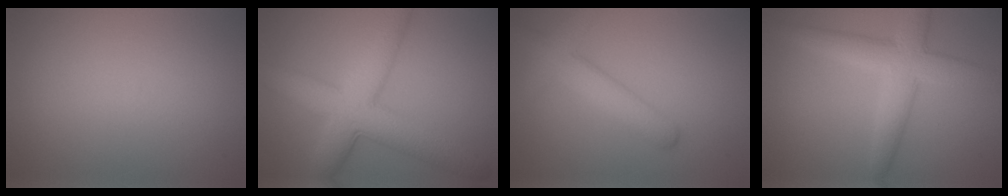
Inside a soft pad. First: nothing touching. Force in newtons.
{"total": 7.9, "press": 7.9, "slide": 0.1}
{"total": 3.7, "press": 3.7, "slide": 0.1}
{"total": 5.0, "press": 5.0, "slide": 0.3}